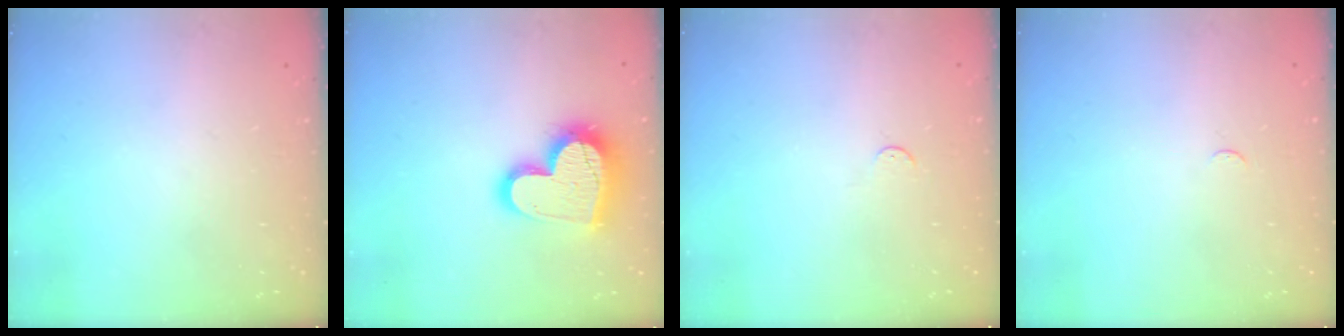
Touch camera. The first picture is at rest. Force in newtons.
{"total": 17.8, "press": 17.7, "slide": 1.7}
{"total": 2.9, "press": 2.9, "slide": 0.4}
{"total": 2.9, "press": 2.8, "slide": 0.4}